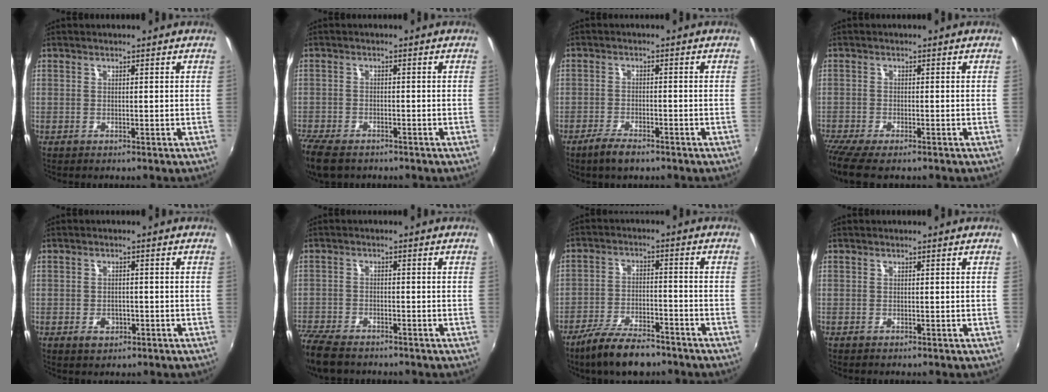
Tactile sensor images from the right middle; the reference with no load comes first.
{"total": 7.9, "force": [-6.2, 3.1, 3.8], "torque": [-0.109, -0.032, -0.120]}
{"total": 6.1, "force": [-4.8, 1.6, 3.5], "torque": [-0.089, -0.009, -0.089]}
{"total": 6.1, "force": [-5.0, 1.0, 3.5], "torque": [-0.085, -0.034, -0.092]}
{"total": 3.0, "force": [-1.3, 2.2, 1.6], "torque": [-0.029, -0.001, -0.018]}
{"total": 9.2, "force": [-7.7, 3.1, 4.0], "torque": [-0.118, -0.031, -0.148]}
{"total": 11.1, "force": [-8.7, 3.6, 5.9], "torque": [-0.133, -0.014, -0.150]}
{"total": 0.0}